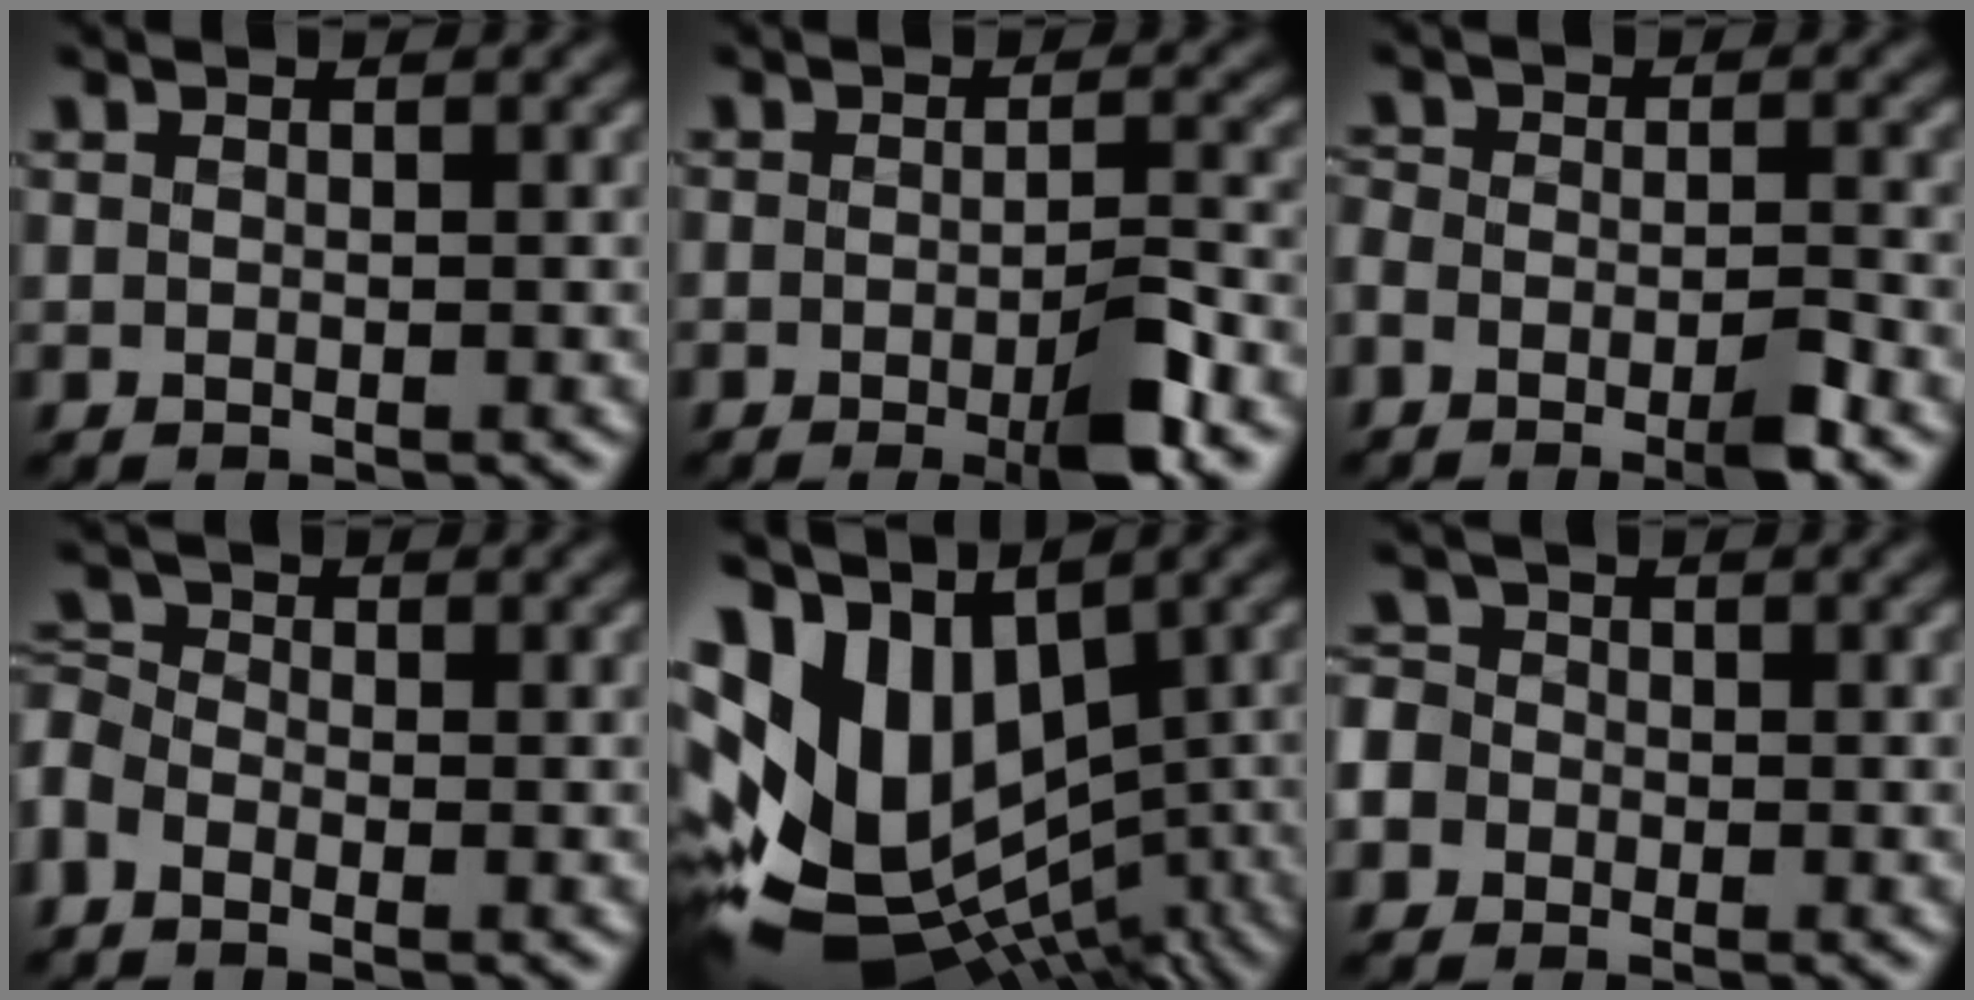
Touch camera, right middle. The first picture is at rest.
{"total": 4.3, "force": [-2.2, 0.7, 3.6], "torque": [-0.059, 0.003, -0.033]}
{"total": 3.2, "force": [-2.6, 0.4, 1.9], "torque": [-0.042, 0.003, -0.045]}
{"total": 1.9, "force": [-1.4, 1.0, 0.8], "torque": [-0.034, 0.007, -0.036]}
{"total": 13.1, "force": [1.8, 8.8, 9.5], "torque": [-0.199, 0.005, 0.070]}
{"total": 2.7, "force": [-1.3, 2.3, 0.2], "torque": [-0.004, 0.015, -0.034]}